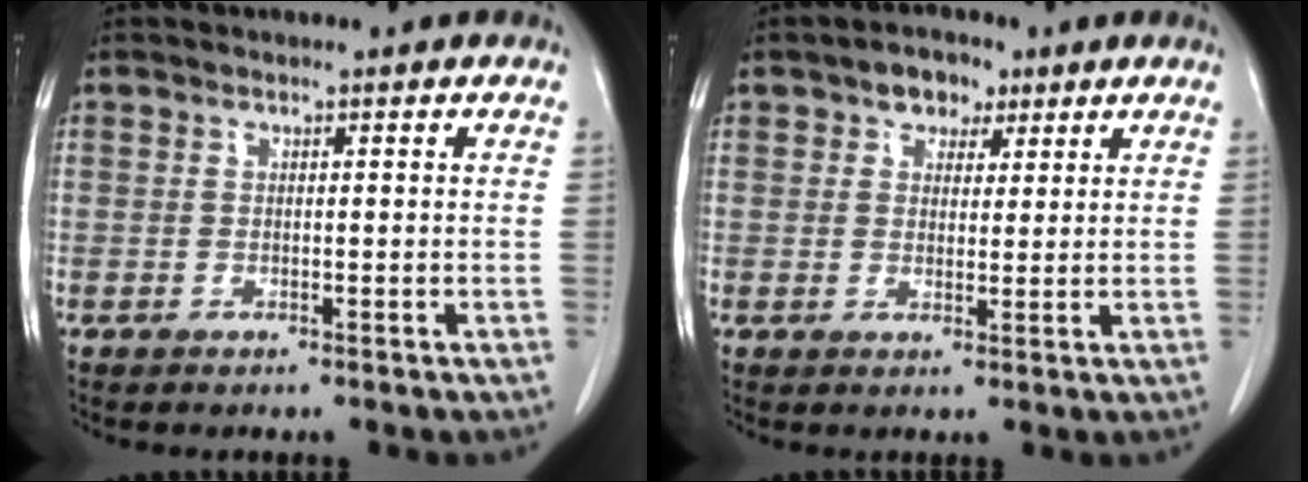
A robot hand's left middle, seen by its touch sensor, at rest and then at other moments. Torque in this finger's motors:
{"motor_torque": [0.20, -0.19, -0.01, 0.02]}